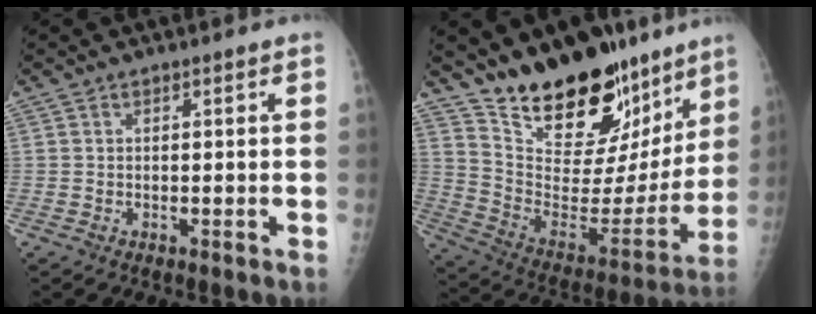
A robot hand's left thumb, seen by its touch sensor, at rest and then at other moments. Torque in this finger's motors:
{"motor_torque": [0.53, 0.38, 1.40, -1.39, 0.10]}